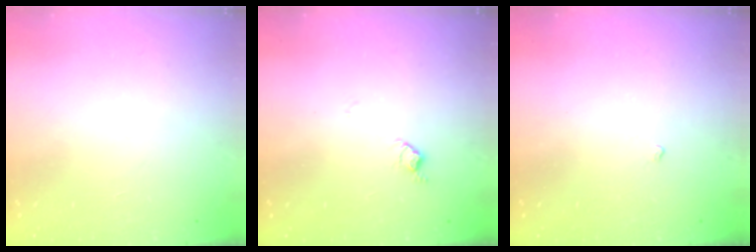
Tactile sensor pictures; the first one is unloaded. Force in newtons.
{"total": 6.3, "press": 6.2, "slide": 0.7}
{"total": 2.3, "press": 2.3, "slide": 0.3}